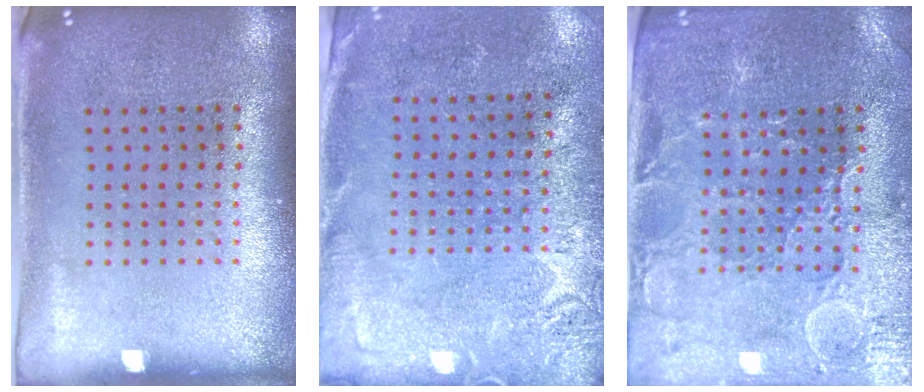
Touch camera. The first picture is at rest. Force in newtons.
{"total": 2.7, "press": 2.4, "slide": 1.2}
{"total": 1.6, "press": 1.5, "slide": 0.5}